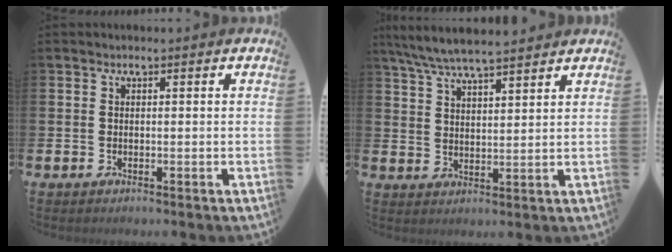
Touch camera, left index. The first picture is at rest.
{"total": 6.6, "force": [6.2, 0.7, 2.2], "torque": [-0.060, -0.024, 0.112]}